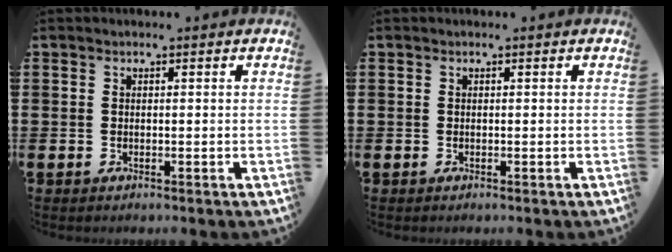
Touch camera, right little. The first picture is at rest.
{"total": 0.0}